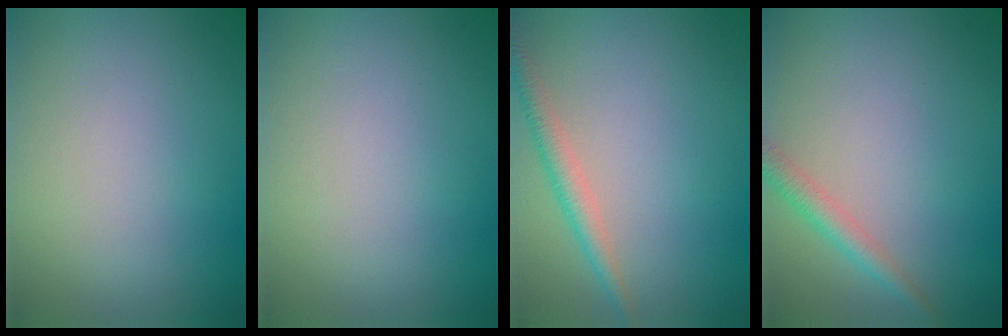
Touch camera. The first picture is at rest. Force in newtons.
{"total": 0.0}
{"total": 2.3, "press": 2.3, "slide": 0.1}
{"total": 2.0, "press": 2.0, "slide": 0.0}